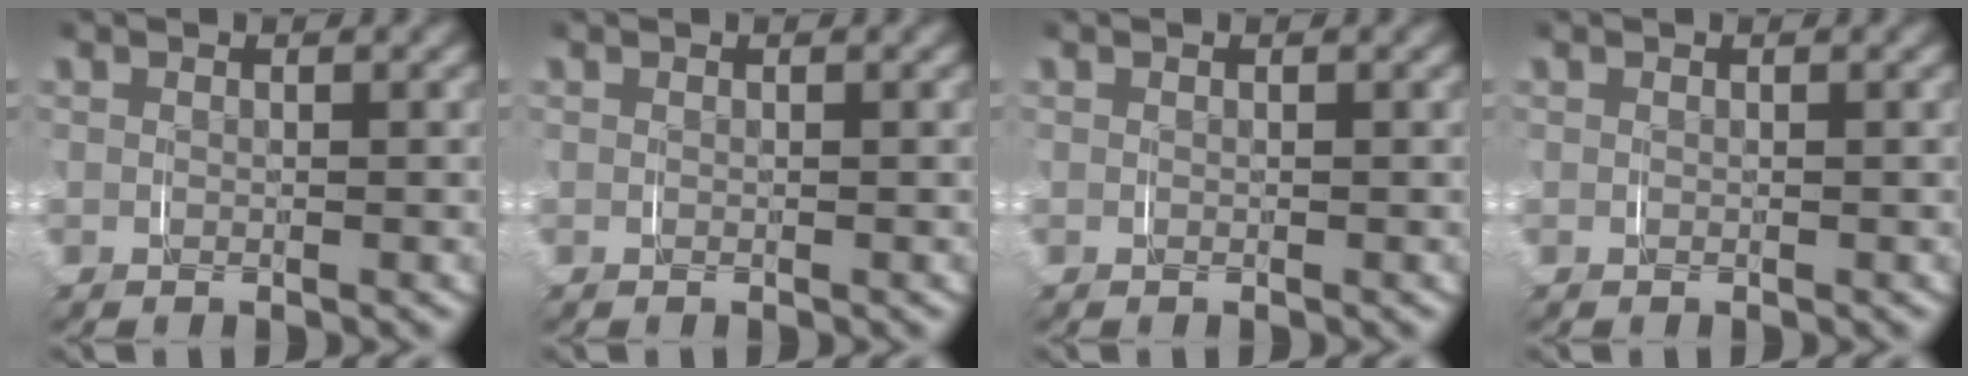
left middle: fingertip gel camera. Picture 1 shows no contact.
{"total": 0.0}
{"total": 0.0}
{"total": 0.0}